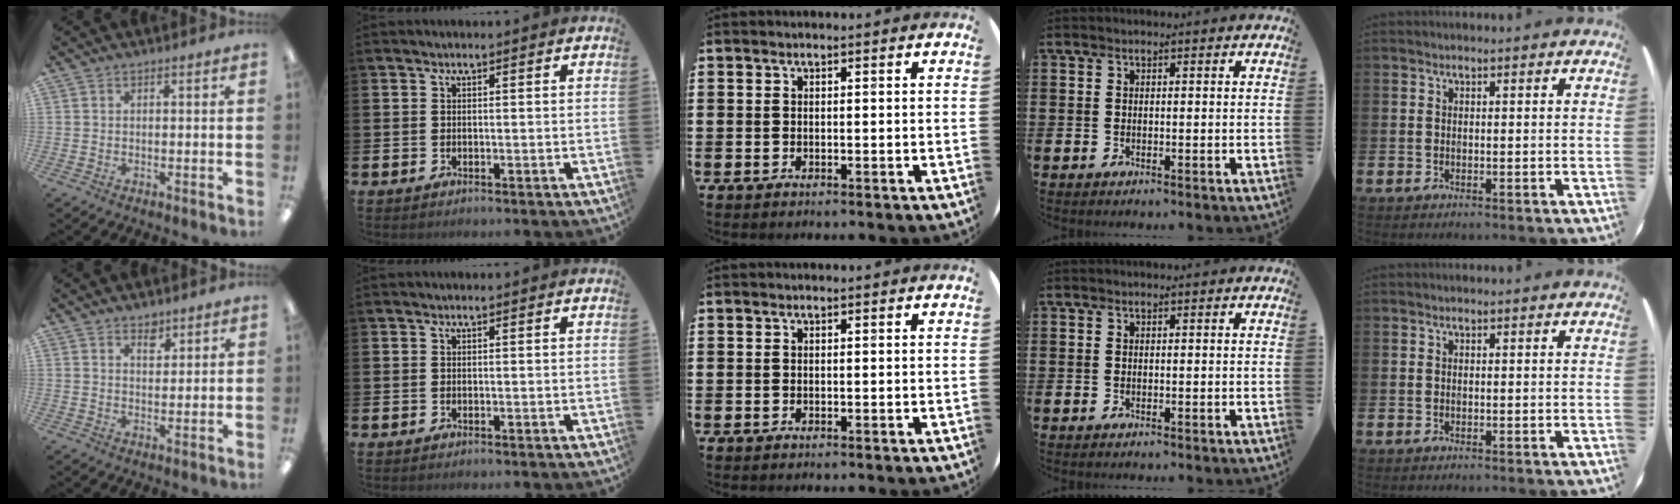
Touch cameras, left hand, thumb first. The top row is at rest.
{"thumb": {"total": 3.4, "force": [2.6, 1.7, 1.3], "torque": [0.003, -0.020, 0.042]}}